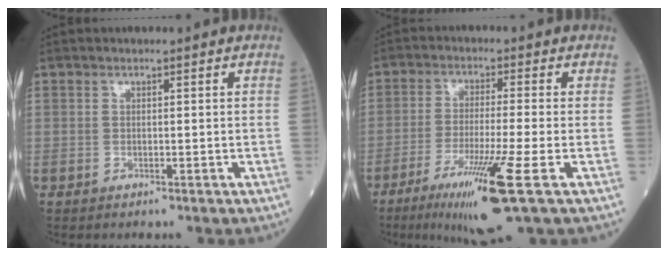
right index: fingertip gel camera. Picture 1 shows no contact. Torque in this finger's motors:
{"motor_torque": [1.42, -0.71, 0.77, 0.21]}